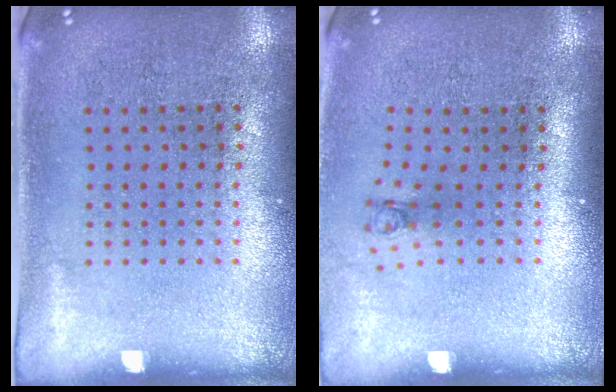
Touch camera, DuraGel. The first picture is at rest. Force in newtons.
{"total": 0.7, "press": 0.3, "slide": 0.7}